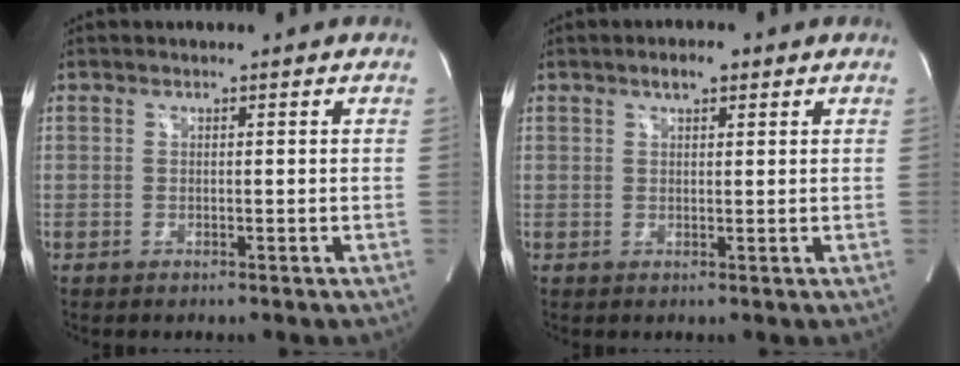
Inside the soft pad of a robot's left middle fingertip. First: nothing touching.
{"total": 2.6, "force": [1.8, 0.9, 1.6], "torque": [-0.032, 0.010, 0.027]}